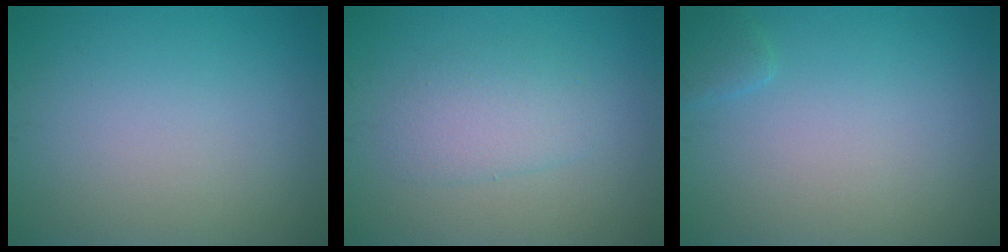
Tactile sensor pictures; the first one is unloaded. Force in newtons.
{"total": 2.6, "press": 2.6, "slide": 0.2}
{"total": 1.0, "press": 1.0, "slide": 0.1}